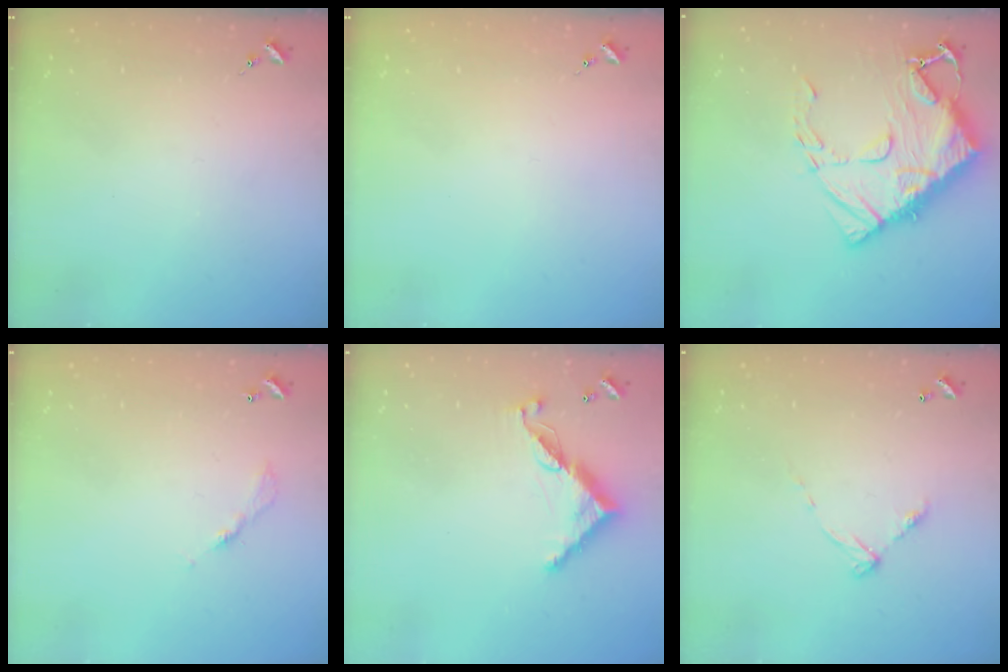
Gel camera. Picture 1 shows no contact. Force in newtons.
{"total": 0.0}
{"total": 18.3, "press": 18.2, "slide": 2.1}
{"total": 3.6, "press": 3.6, "slide": 0.2}
{"total": 11.0, "press": 11.0, "slide": 0.4}
{"total": 5.8, "press": 5.8, "slide": 0.4}